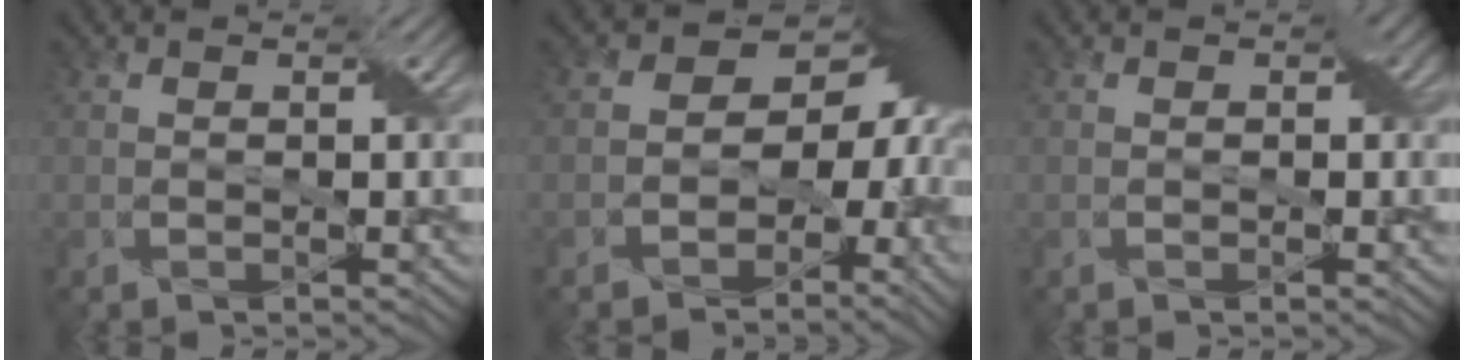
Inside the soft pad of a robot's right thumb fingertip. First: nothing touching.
{"total": 12.0, "force": [-1.5, 8.7, 8.1], "torque": [-0.072, -0.012, -0.036]}
{"total": 1.1, "force": [0.0, 0.8, 0.7], "torque": [-0.005, -0.001, -0.001]}